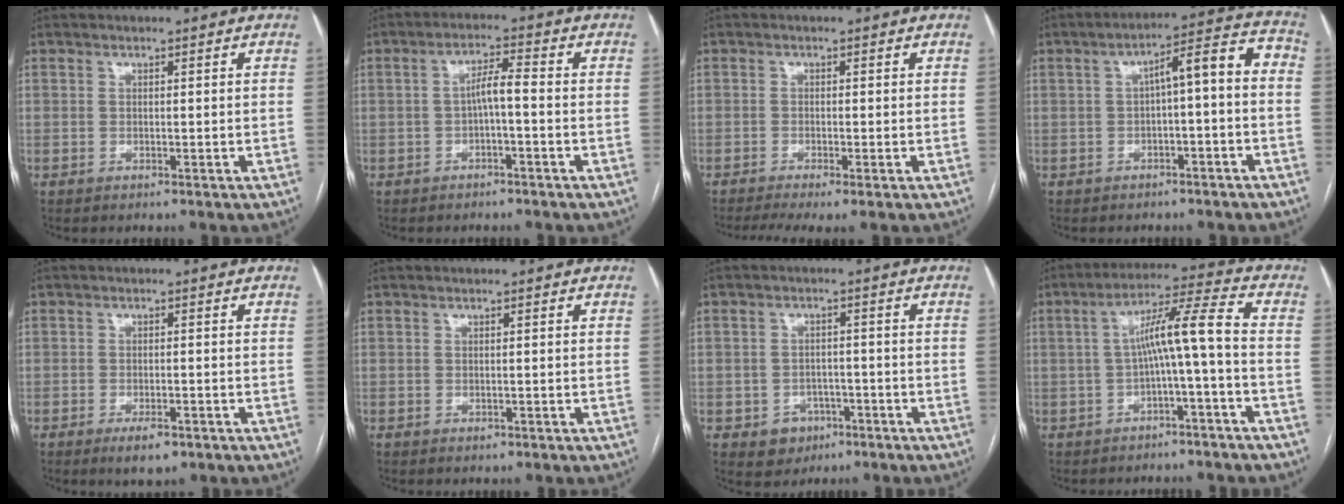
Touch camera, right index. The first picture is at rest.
{"total": 3.7, "force": [-0.7, 0.4, 3.6], "torque": [-0.061, 0.014, -0.010]}
{"total": 4.7, "force": [-3.2, 0.5, 3.4], "torque": [-0.057, -0.009, -0.053]}
{"total": 8.0, "force": [-0.7, 1.6, 7.8], "torque": [-0.107, 0.044, -0.010]}
{"total": 3.7, "force": [-2.2, 1.3, 2.6], "torque": [-0.044, -0.002, -0.029]}
{"total": 0.5, "force": [-0.3, 0.4, 0.2], "torque": [-0.003, 0.002, -0.002]}
{"total": 4.8, "force": [-2.1, 4.2, 1.1], "torque": [-0.009, 0.011, -0.020]}
{"total": 8.4, "force": [-1.3, -0.4, 8.3], "torque": [-0.137, 0.034, -0.018]}